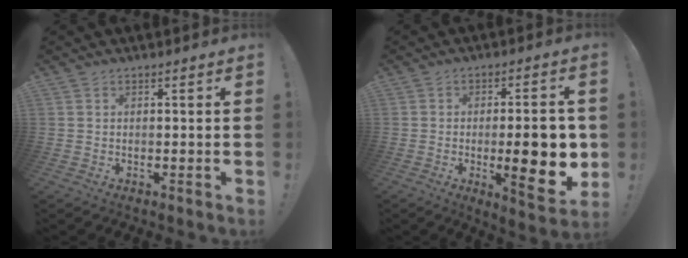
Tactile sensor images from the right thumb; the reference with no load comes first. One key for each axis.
{"total": 14.9, "fx": -2.1, "fy": 4.3, "fz": 14.2, "tx": -0.167, "ty": -0.006, "tz": -0.023}